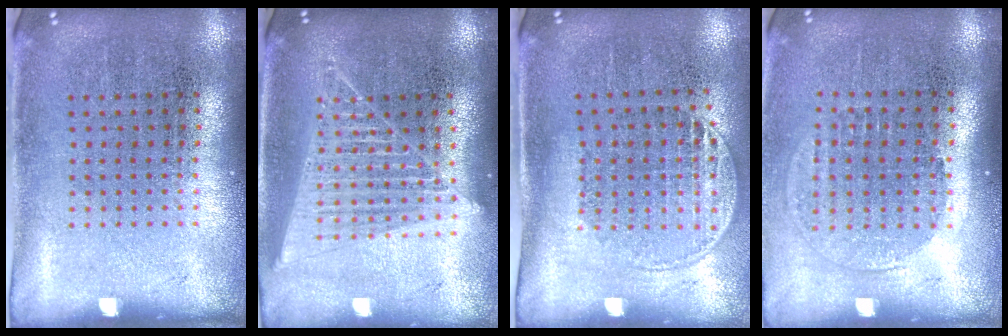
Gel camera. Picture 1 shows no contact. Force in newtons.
{"total": 1.7, "press": 1.6, "slide": 0.7}
{"total": 1.6, "press": 1.3, "slide": 0.9}
{"total": 1.3, "press": 1.2, "slide": 0.6}